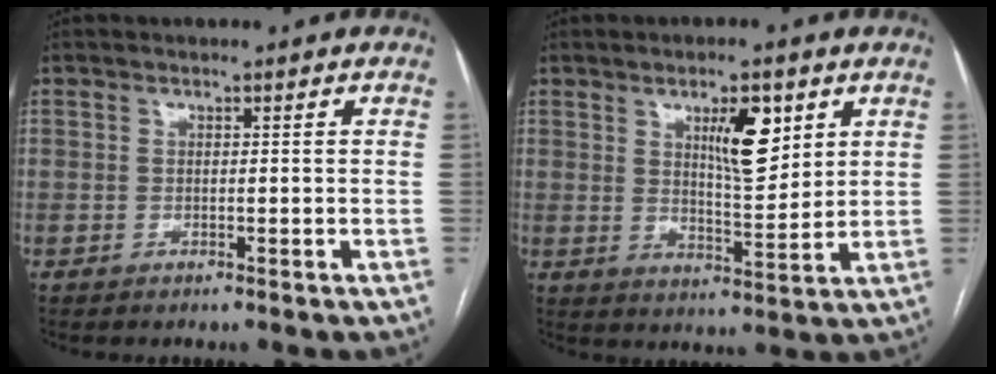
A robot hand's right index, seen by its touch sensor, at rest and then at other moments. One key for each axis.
{"total": 8.2, "fx": 3.6, "fy": 2.2, "fz": 7.0, "tx": -0.116, "ty": -0.003, "tz": 0.063}